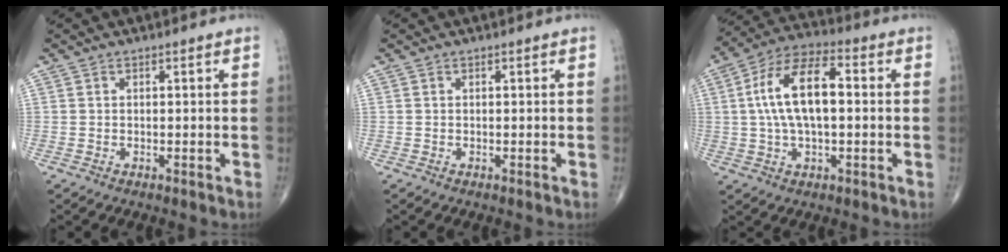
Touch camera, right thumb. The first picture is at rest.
{"total": 0.0}
{"total": 13.9, "force": [1.1, 6.5, 12.2], "torque": [-0.228, 0.031, 0.014]}